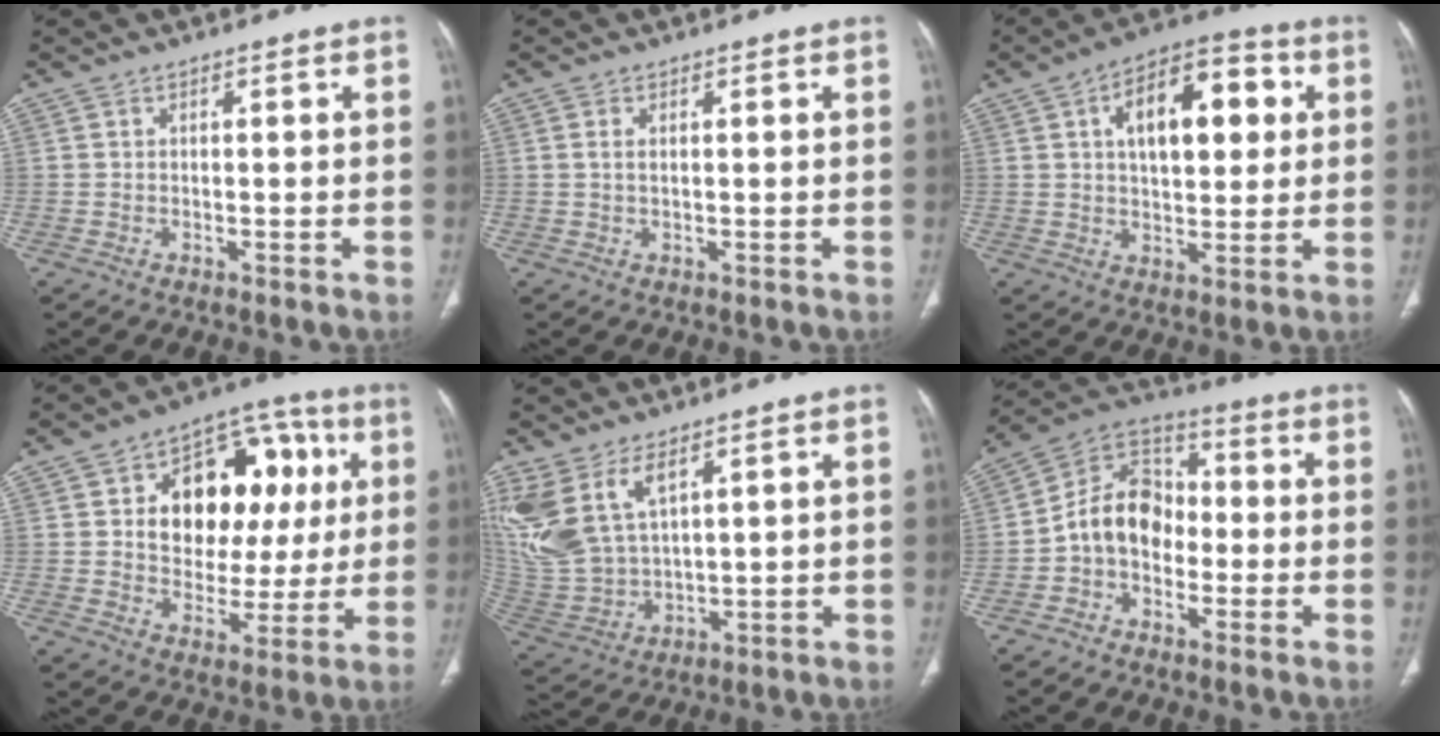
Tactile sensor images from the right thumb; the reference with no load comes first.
{"total": 1.3, "force": [0.4, 0.5, 1.1], "torque": [-0.029, 0.003, 0.010]}
{"total": 15.3, "force": [4.1, 7.9, 12.5], "torque": [-0.158, 0.013, 0.060]}
{"total": 20.8, "force": [4.7, 13.9, 14.8], "torque": [-0.150, 0.022, 0.074]}
{"total": 15.4, "force": [7.5, 8.4, 10.5], "torque": [-0.234, -0.025, 0.173]}
{"total": 11.4, "force": [-2.2, 8.7, 7.0], "torque": [-0.102, 0.041, -0.056]}